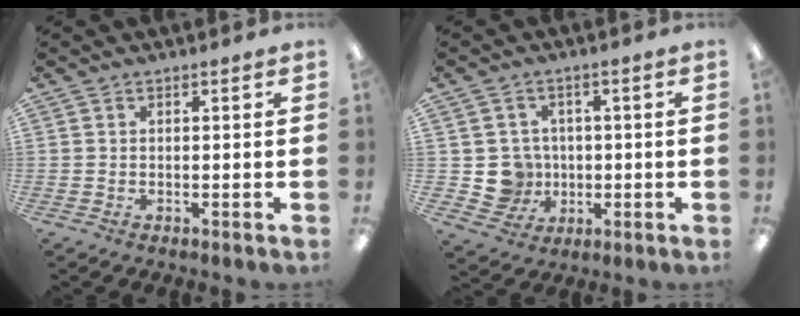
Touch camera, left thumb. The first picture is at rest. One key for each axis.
{"total": 6.8, "fx": 0.0, "fy": 6.7, "fz": 1.1, "tx": -0.030, "ty": 0.008, "tz": 0.010}